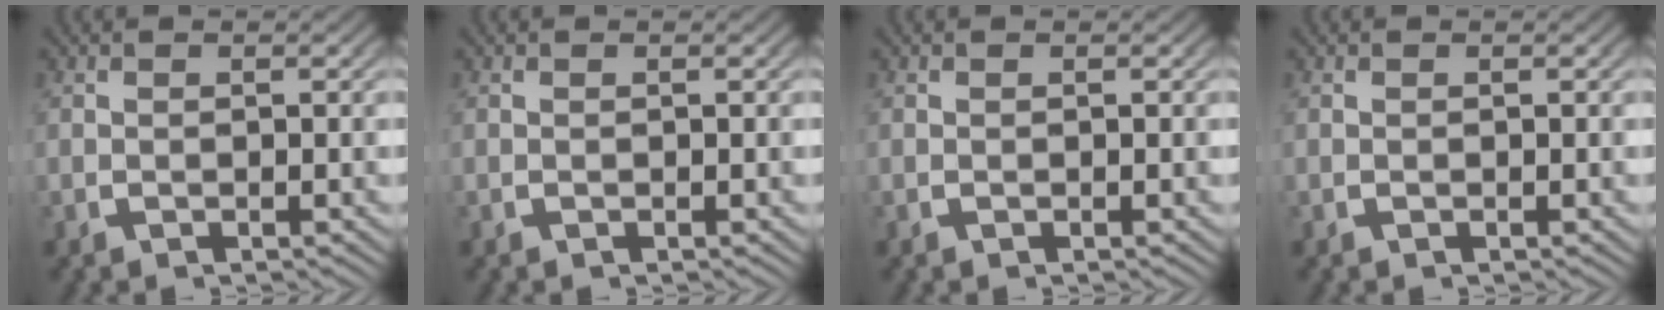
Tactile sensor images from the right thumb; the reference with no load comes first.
{"total": 0.0}
{"total": 0.0}
{"total": 0.0}